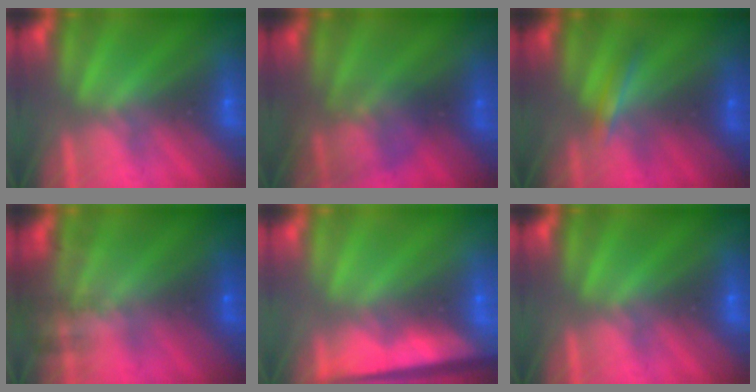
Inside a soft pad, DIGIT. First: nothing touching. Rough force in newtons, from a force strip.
{"total": 2.1}
{"total": 1.7}
{"total": 7.1}
{"total": 7.5}
{"total": 0.0}